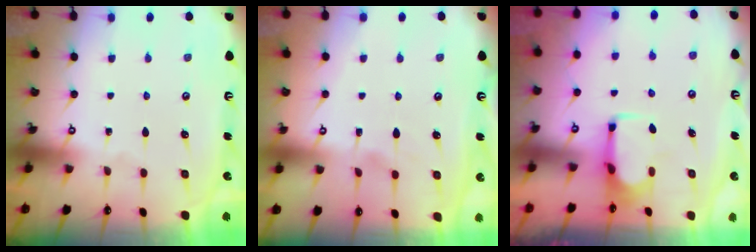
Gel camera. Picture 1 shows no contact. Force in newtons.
{"total": 0.8, "press": 0.0, "slide": 0.8}
{"total": 1.9, "press": 1.8, "slide": 0.7}